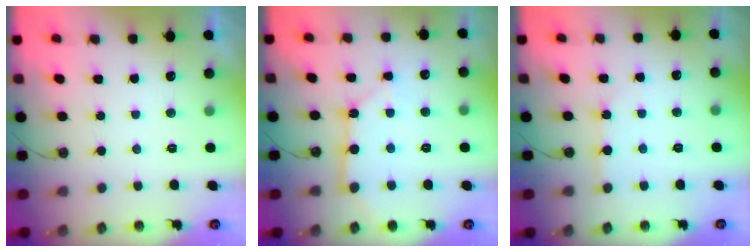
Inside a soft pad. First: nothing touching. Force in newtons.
{"total": 8.7, "press": 8.6, "slide": 0.7}
{"total": 3.8, "press": 3.8, "slide": 0.4}